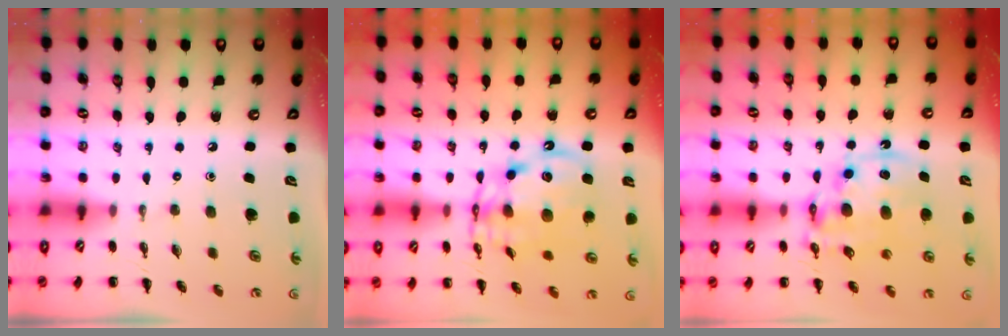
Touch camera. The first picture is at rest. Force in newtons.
{"total": 13.9, "press": 13.5, "slide": 3.3}
{"total": 13.5, "press": 13.2, "slide": 3.1}